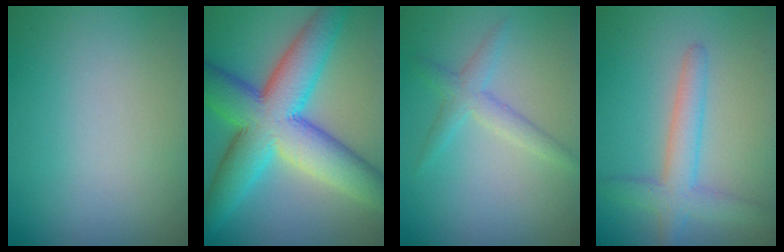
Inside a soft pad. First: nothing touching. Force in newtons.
{"total": 12.1, "press": 12.1, "slide": 0.2}
{"total": 2.3, "press": 2.3, "slide": 0.2}
{"total": 3.7, "press": 3.7, "slide": 0.3}